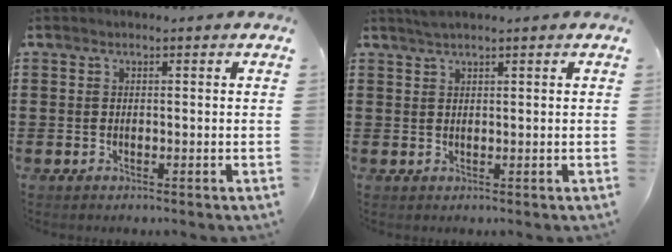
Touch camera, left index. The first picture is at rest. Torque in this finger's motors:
{"motor_torque": [0.19, -0.20, 0.15, 0.04]}